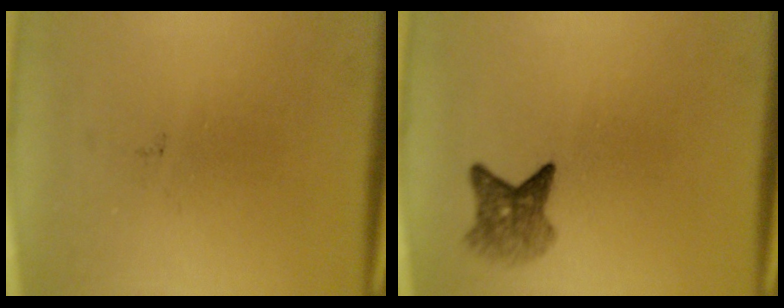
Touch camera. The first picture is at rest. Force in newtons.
{"total": 3.5}